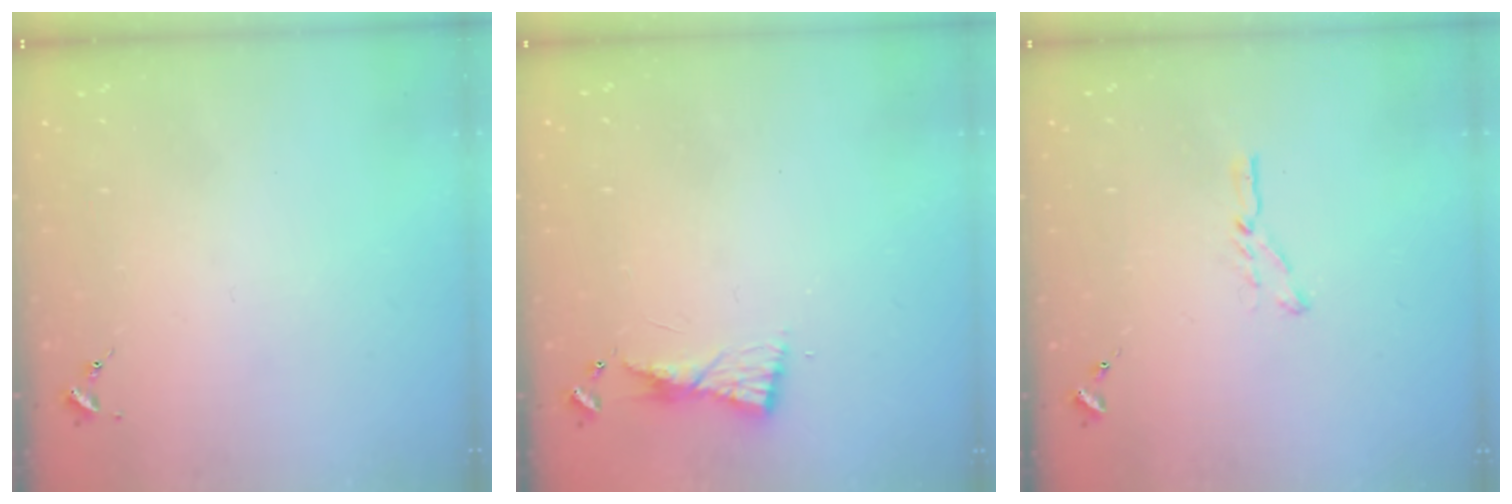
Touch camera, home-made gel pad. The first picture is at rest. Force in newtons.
{"total": 5.6, "press": 5.6, "slide": 0.8}
{"total": 3.7, "press": 3.7, "slide": 0.4}